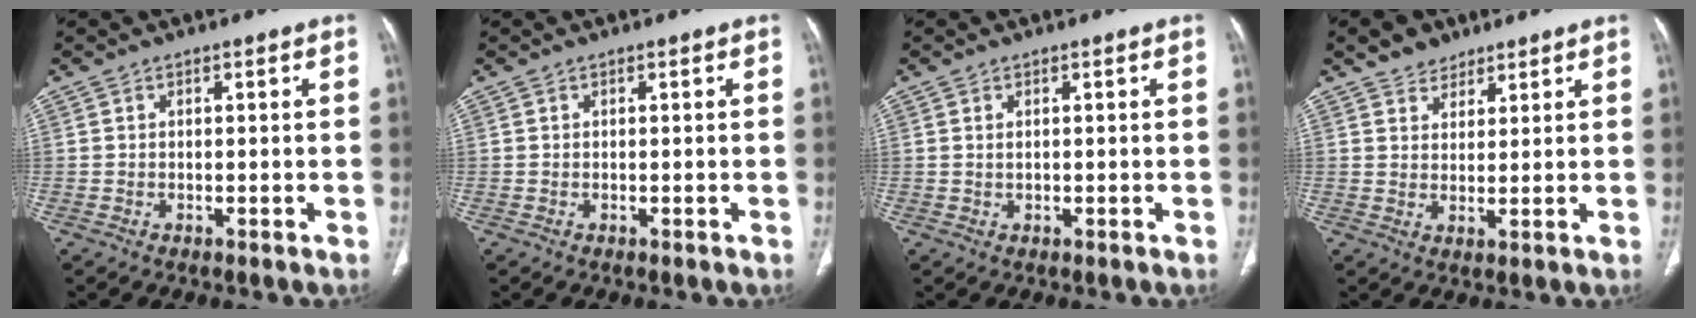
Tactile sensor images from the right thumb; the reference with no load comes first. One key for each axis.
{"total": 0.0}
{"total": 0.8, "fx": 0.2, "fy": 0.4, "fz": 0.7, "tx": -0.015, "ty": 0.000, "tz": 0.008}
{"total": 5.2, "fx": 3.7, "fy": 3.4, "fz": 1.3, "tx": 0.000, "ty": -0.022, "tz": 0.062}